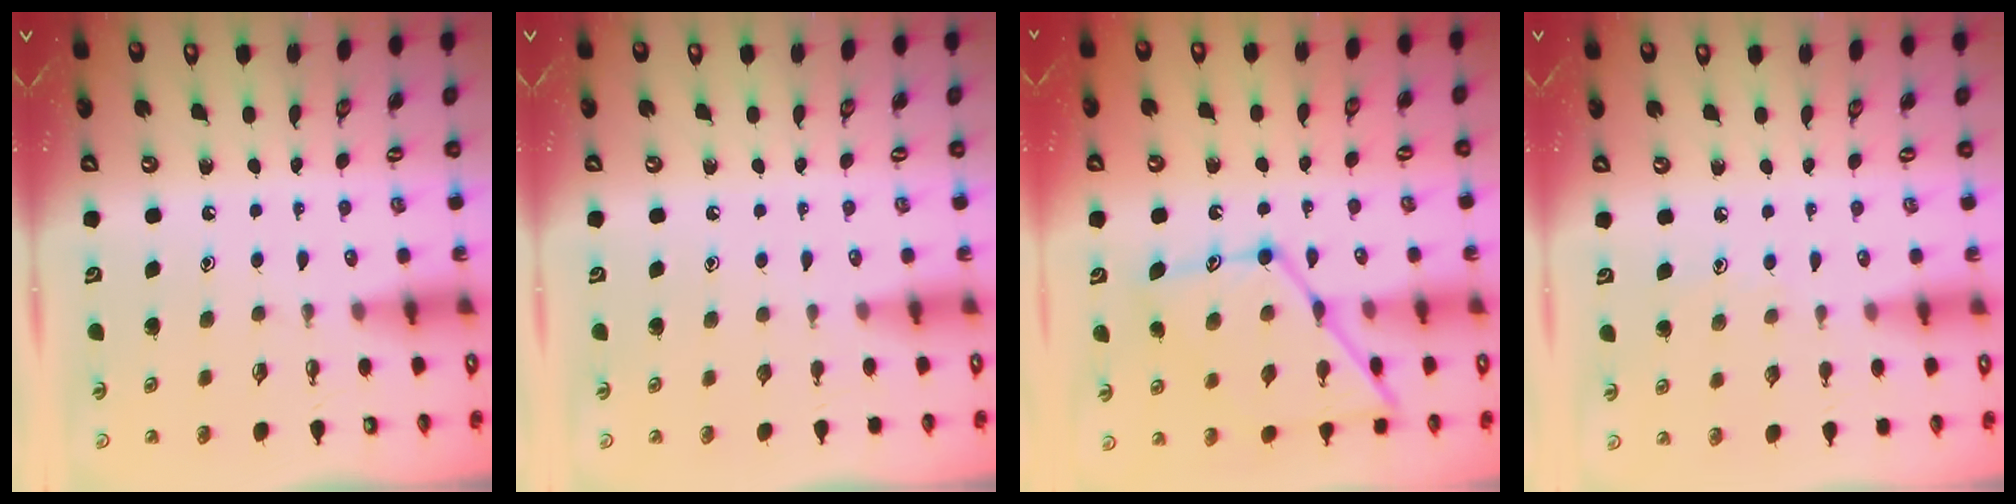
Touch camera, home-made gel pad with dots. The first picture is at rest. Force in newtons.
{"total": 0.0}
{"total": 16.7, "press": 16.7, "slide": 1.3}
{"total": 3.5, "press": 3.5, "slide": 0.4}